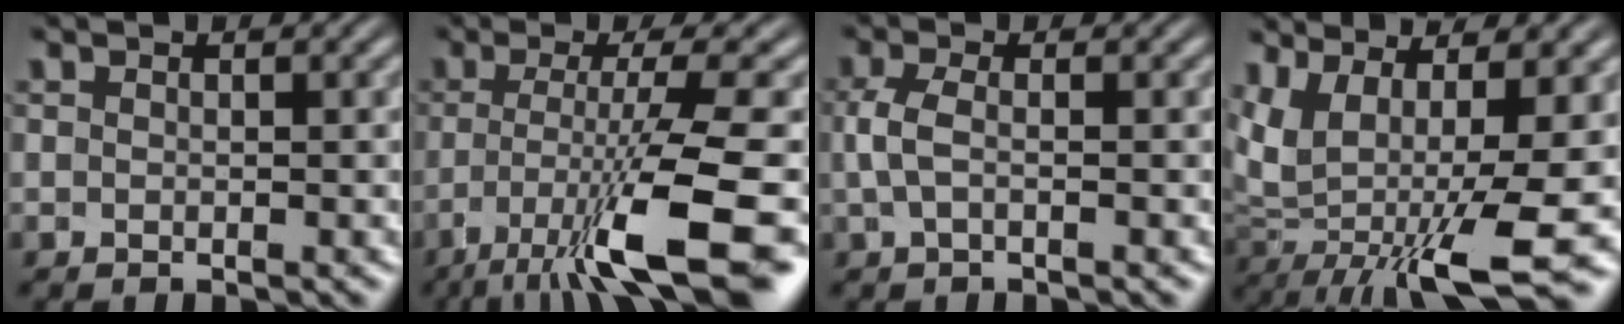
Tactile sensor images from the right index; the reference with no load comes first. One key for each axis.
{"total": 9.4, "fx": -3.6, "fy": 2.2, "fz": 8.4, "tx": -0.143, "ty": -0.036, "tz": -0.035}
{"total": 2.6, "fx": -0.1, "fy": 0.9, "fz": 2.4, "tx": -0.061, "ty": -0.003, "tz": 0.001}
{"total": 12.8, "fx": -1.0, "fy": 7.5, "fz": 10.3, "tx": -0.203, "ty": -0.027, "tz": -0.008}